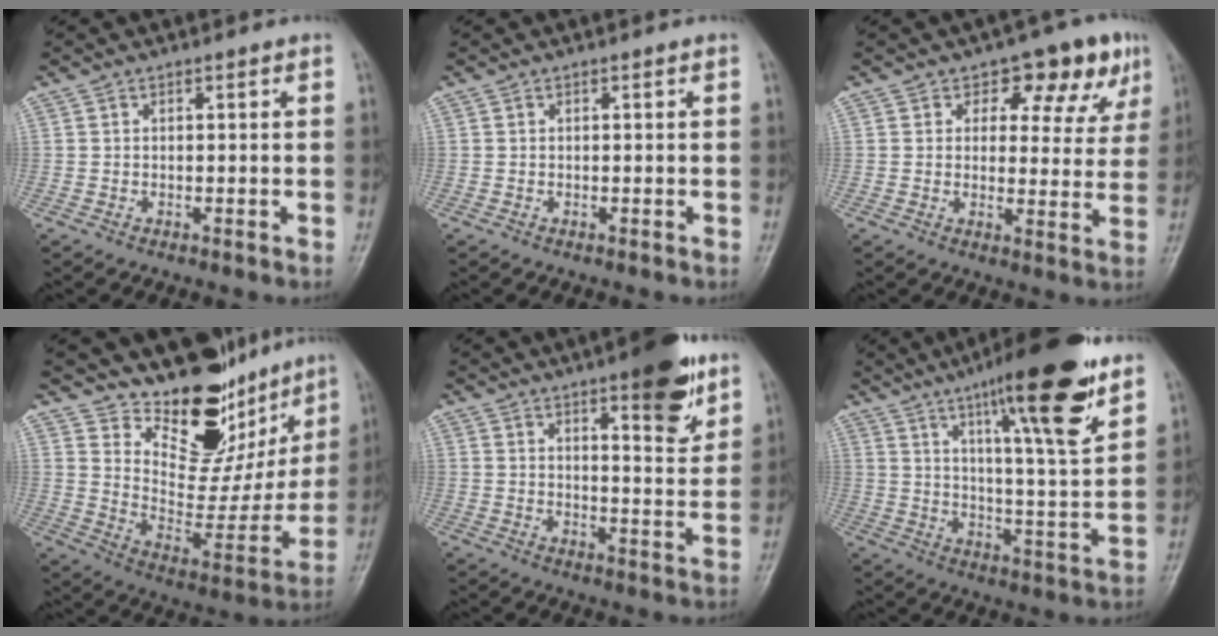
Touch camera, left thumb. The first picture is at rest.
{"total": 0.0}
{"total": 10.4, "force": [5.9, 6.4, 5.8], "torque": [-0.019, -0.022, 0.068]}
{"total": 19.7, "force": [15.3, 9.4, 8.0], "torque": [-0.053, -0.108, 0.228]}
{"total": 12.2, "force": [7.3, 3.4, 9.1], "torque": [-0.100, -0.040, 0.098]}
{"total": 19.7, "force": [11.9, 2.9, 15.4], "torque": [-0.214, -0.057, 0.184]}